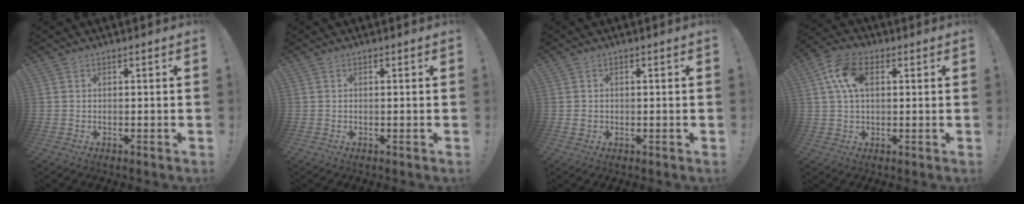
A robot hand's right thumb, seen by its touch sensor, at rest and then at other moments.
{"total": 0.0}
{"total": 1.3, "force": [0.3, 1.2, 0.5], "torque": [-0.001, 0.001, 0.004]}
{"total": 11.1, "force": [3.2, 6.9, 8.0], "torque": [-0.151, 0.007, 0.060]}